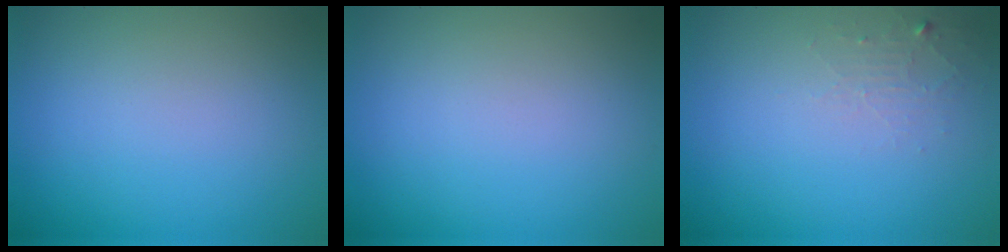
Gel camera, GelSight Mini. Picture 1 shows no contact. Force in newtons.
{"total": 0.0}
{"total": 1.3, "press": 1.3, "slide": 0.2}